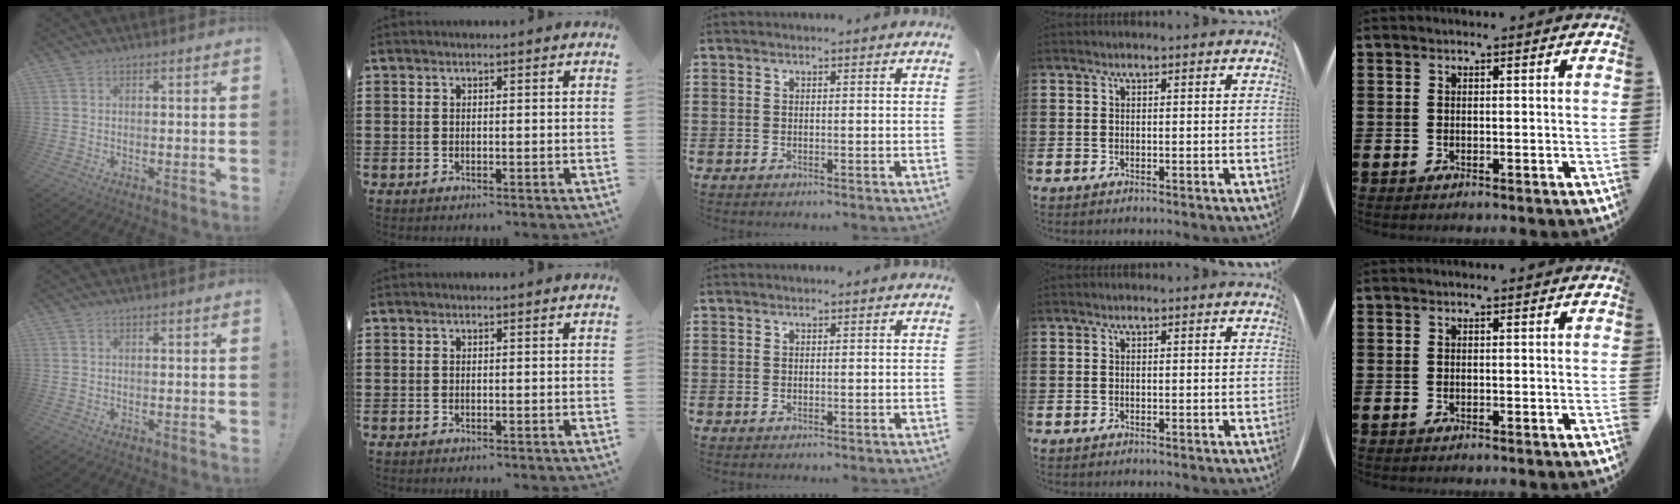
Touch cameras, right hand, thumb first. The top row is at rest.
{}